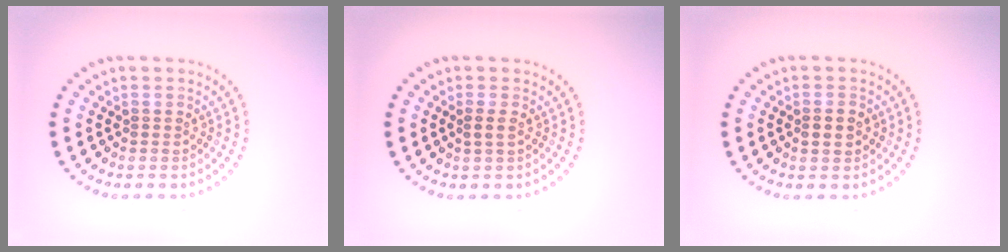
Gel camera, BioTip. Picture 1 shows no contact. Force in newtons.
{"total": 0.9, "press": 0.8, "slide": 0.3}
{"total": 1.5, "press": 1.5, "slide": 0.0}